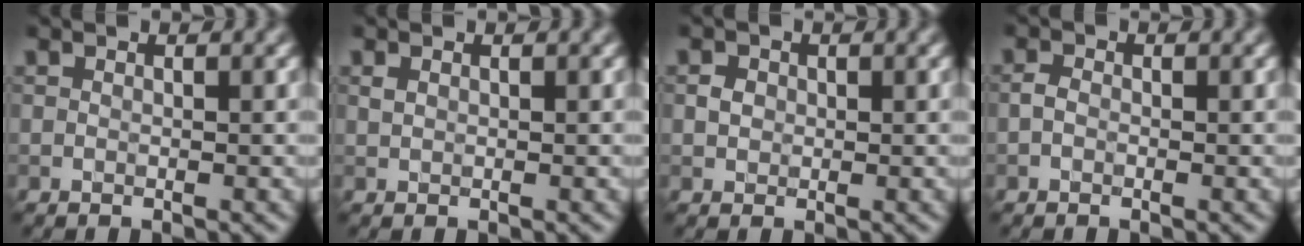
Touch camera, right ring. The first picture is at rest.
{"total": 0.5, "force": [0.3, 0.4, 0.3], "torque": [-0.007, 0.000, 0.007]}
{"total": 1.0, "force": [0.1, 1.0, 0.4], "torque": [-0.004, 0.000, -0.001]}
{"total": 0.9, "force": [-0.4, 0.6, 0.6], "torque": [-0.012, 0.001, -0.012]}